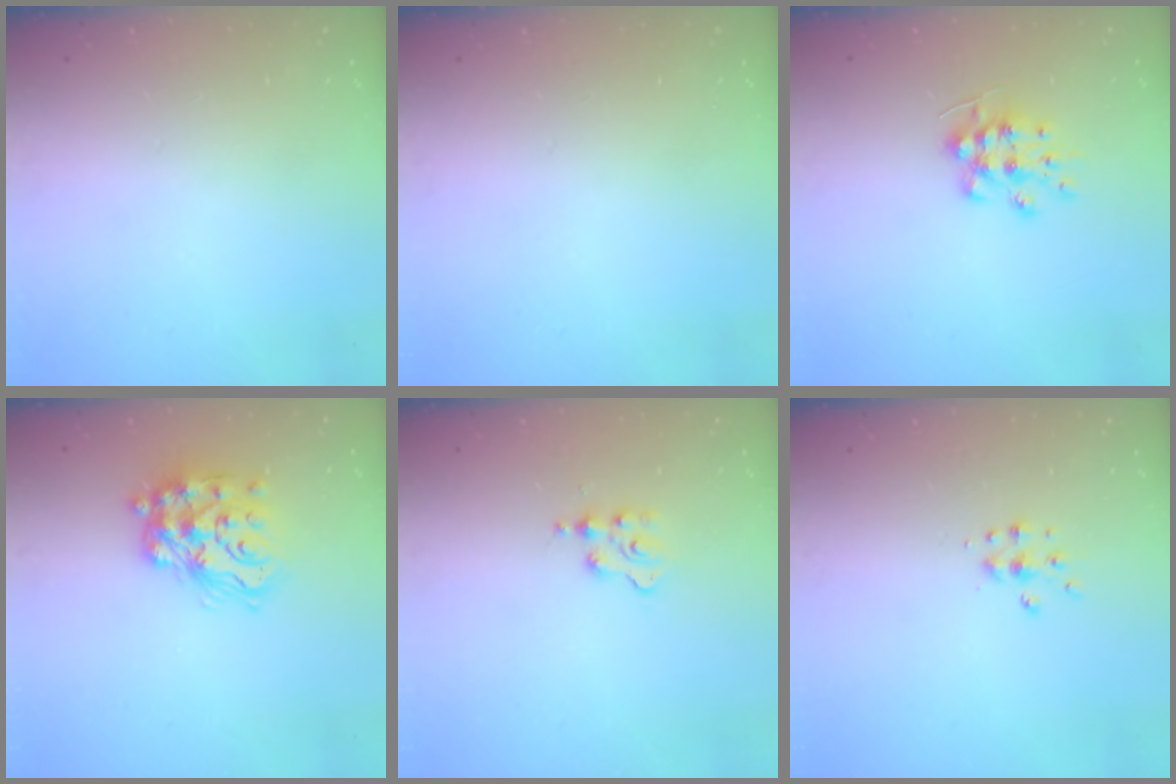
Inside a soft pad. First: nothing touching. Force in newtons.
{"total": 0.0}
{"total": 8.4, "press": 8.4, "slide": 0.6}
{"total": 16.2, "press": 16.2, "slide": 1.0}
{"total": 2.2, "press": 2.1, "slide": 0.3}
{"total": 6.3, "press": 6.3, "slide": 0.5}